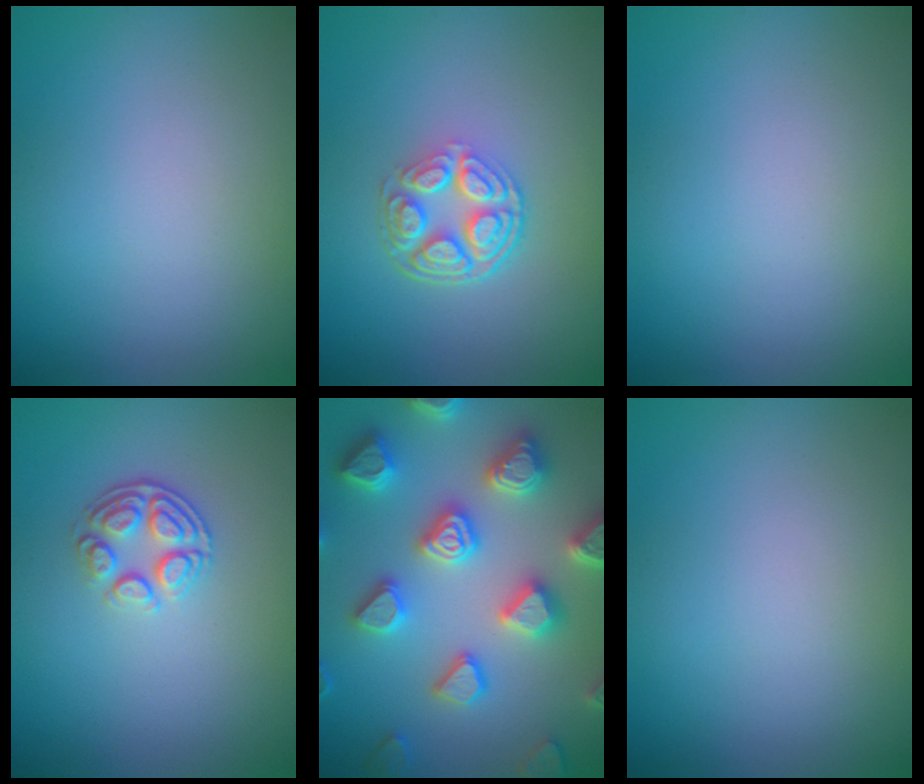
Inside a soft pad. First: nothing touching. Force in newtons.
{"total": 4.7, "press": 3.3, "slide": 3.3}
{"total": 0.0}
{"total": 2.8, "press": 2.6, "slide": 1.2}
{"total": 7.4, "press": 7.2, "slide": 1.6}
{"total": 0.0}